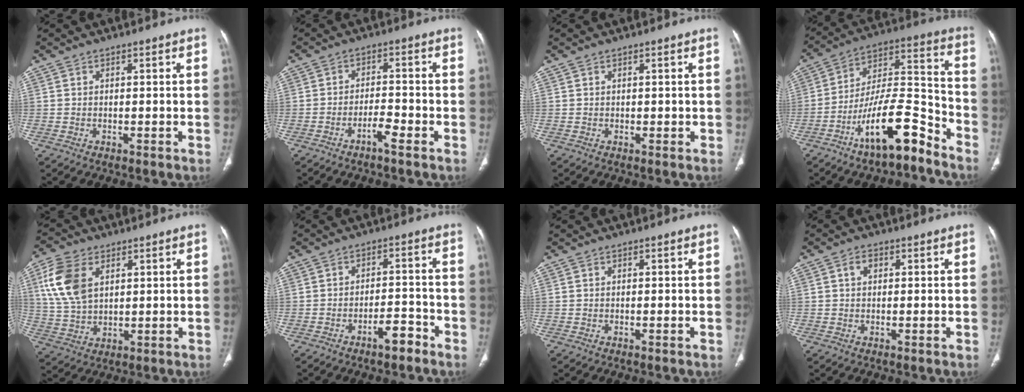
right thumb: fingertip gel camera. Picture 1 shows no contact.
{"total": 3.8, "force": [-2.5, 0.7, 2.7], "torque": [-0.051, 0.021, -0.045]}
{"total": 0.5, "force": [0.3, 0.4, 0.2], "torque": [0.002, 0.001, 0.007]}
{"total": 16.3, "force": [-10.4, 5.0, 11.4], "torque": [-0.187, 0.092, -0.182]}
{"total": 11.1, "force": [3.9, 6.9, 7.7], "torque": [-0.156, -0.003, 0.083]}
{"total": 4.6, "force": [-3.2, 1.7, 2.8], "torque": [-0.037, 0.030, -0.048]}
{"total": 0.0}
{"total": 1.9, "force": [0.6, 1.3, 1.2], "torque": [-0.018, 0.007, 0.009]}